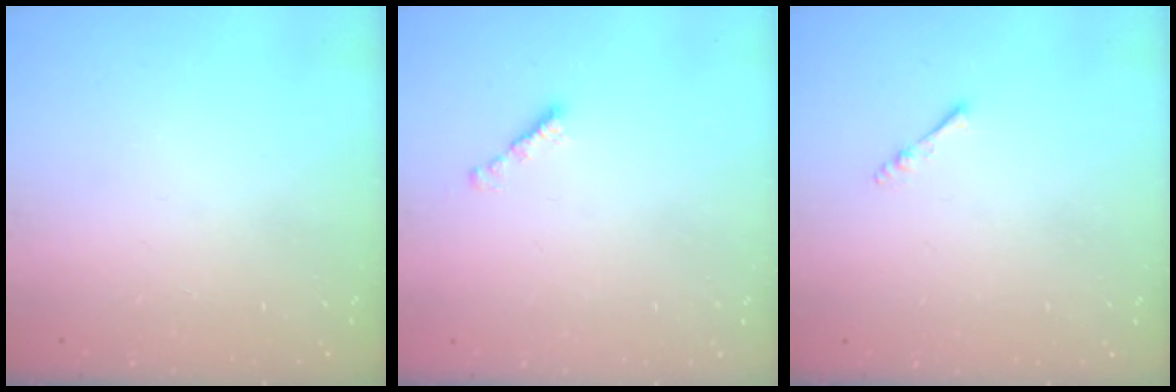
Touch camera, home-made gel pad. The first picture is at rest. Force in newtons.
{"total": 2.2, "press": 2.1, "slide": 0.7}
{"total": 2.4, "press": 2.3, "slide": 0.5}